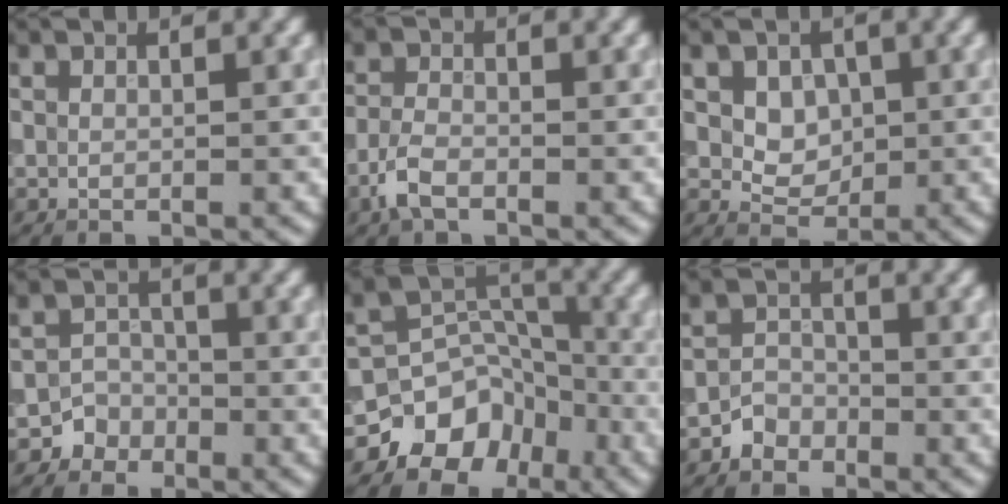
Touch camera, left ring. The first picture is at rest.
{"total": 2.6, "force": [-1.5, 1.2, 1.7], "torque": [-0.040, 0.003, -0.040]}
{"total": 2.7, "force": [0.6, 2.1, 1.6], "torque": [-0.024, -0.005, 0.013]}
{"total": 1.9, "force": [-1.1, 1.5, -0.1], "torque": [0.015, 0.011, -0.023]}
{"total": 6.4, "force": [-4.0, 4.8, 1.6], "torque": [-0.005, 0.007, -0.074]}
{"total": 1.8, "force": [-1.2, 1.3, 0.3], "torque": [0.002, 0.012, -0.024]}